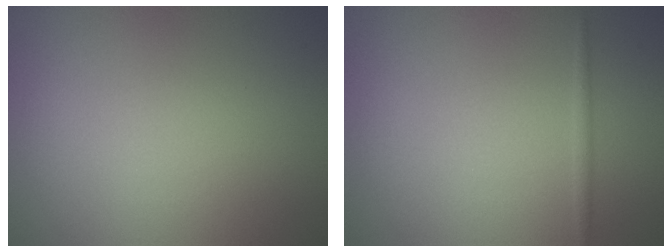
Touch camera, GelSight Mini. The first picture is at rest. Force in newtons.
{"total": 0.7, "press": 0.7, "slide": 0.0}